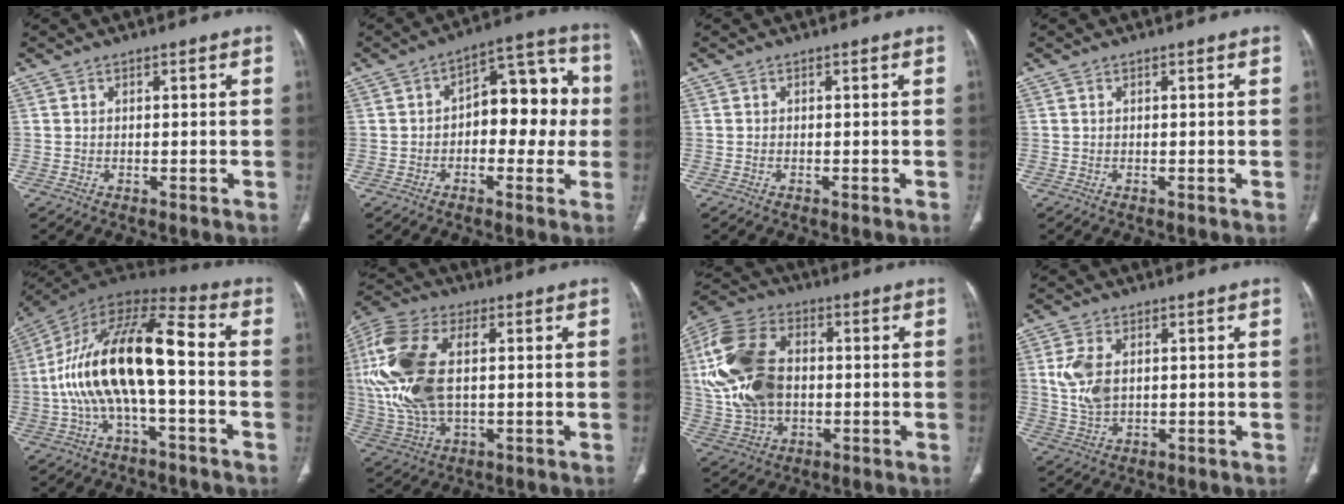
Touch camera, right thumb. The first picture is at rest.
{"total": 13.8, "force": [-0.1, 7.9, 11.2], "torque": [-0.100, 0.045, -0.012]}
{"total": 0.0}
{"total": 0.0}
{"total": 19.2, "force": [-2.2, 7.4, 17.6], "torque": [-0.341, 0.057, -0.042]}
{"total": 19.8, "force": [2.6, 10.6, 16.5], "torque": [-0.382, 0.005, 0.049]}
{"total": 20.5, "force": [1.2, 13.7, 15.2], "torque": [-0.315, 0.012, 0.028]}
{"total": 7.2, "force": [1.4, 4.3, 5.6], "torque": [-0.123, -0.002, 0.036]}